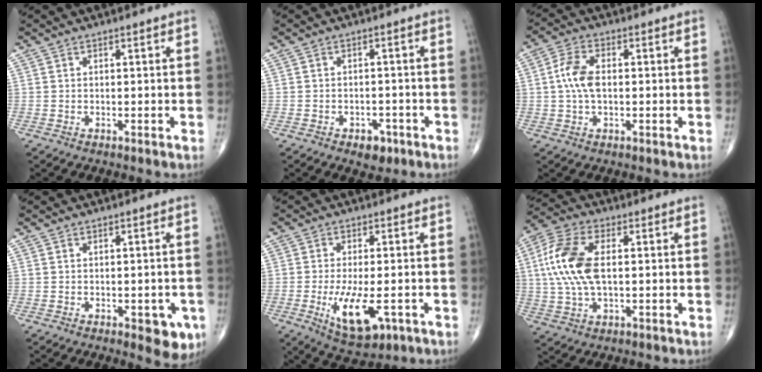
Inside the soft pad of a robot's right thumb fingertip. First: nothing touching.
{"total": 3.9, "force": [-2.2, 2.5, 2.0], "torque": [-0.009, 0.011, -0.024]}
{"total": 6.2, "force": [0.3, 3.4, 5.2], "torque": [-0.110, 0.011, -0.001]}
{"total": 5.7, "force": [-2.2, 2.6, 4.6], "torque": [-0.030, -0.003, -0.022]}
{"total": 10.2, "force": [-3.1, 4.1, 8.8], "torque": [-0.150, -0.013, -0.041]}
{"total": 13.0, "force": [1.4, 6.6, 11.1], "torque": [-0.248, 0.013, 0.025]}